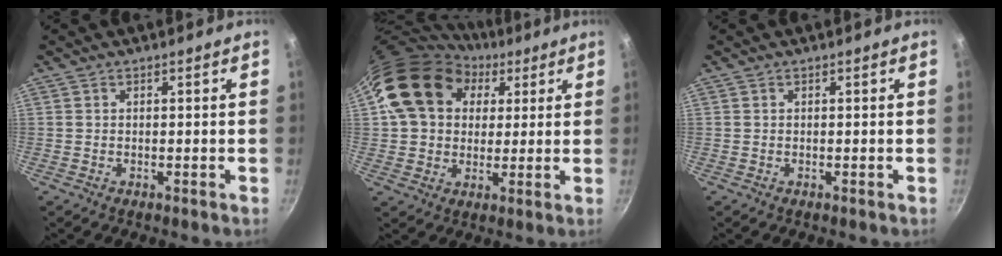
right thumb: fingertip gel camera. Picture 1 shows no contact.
{"total": 17.2, "force": [6.2, 13.4, 8.9], "torque": [-0.130, 0.011, 0.101]}
{"total": 0.0}